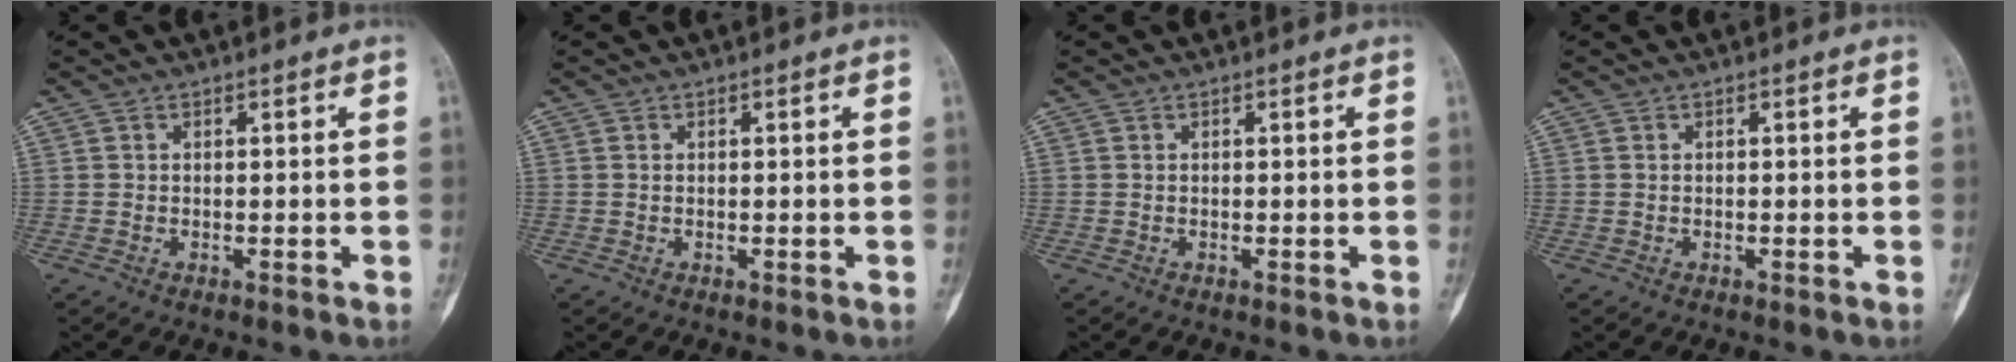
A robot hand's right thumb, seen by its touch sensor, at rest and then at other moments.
{"total": 0.0}
{"total": 0.0}
{"total": 0.0}